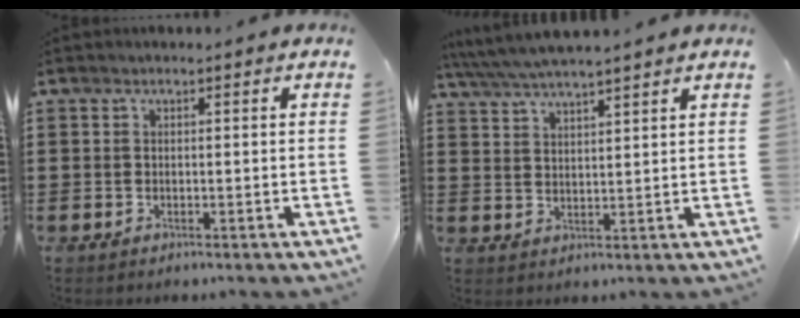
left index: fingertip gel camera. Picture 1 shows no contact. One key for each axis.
{"total": 4.3, "fx": 3.9, "fy": -0.2, "fz": 1.7, "tx": -0.044, "ty": -0.015, "tz": 0.069}